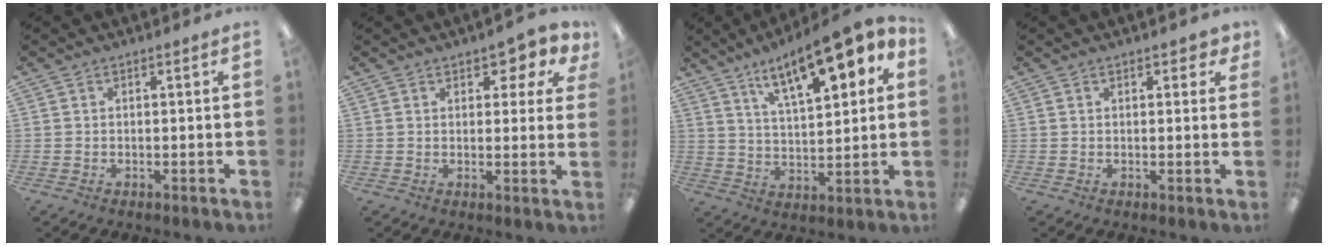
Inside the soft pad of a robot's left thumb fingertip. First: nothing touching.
{"total": 4.4, "force": [2.8, 2.2, 2.4], "torque": [-0.022, -0.013, 0.045]}
{"total": 15.2, "force": [10.3, 4.8, 10.0], "torque": [-0.162, -0.047, 0.170]}
{"total": 2.5, "force": [1.6, 1.1, 1.5], "torque": [-0.016, -0.002, 0.025]}